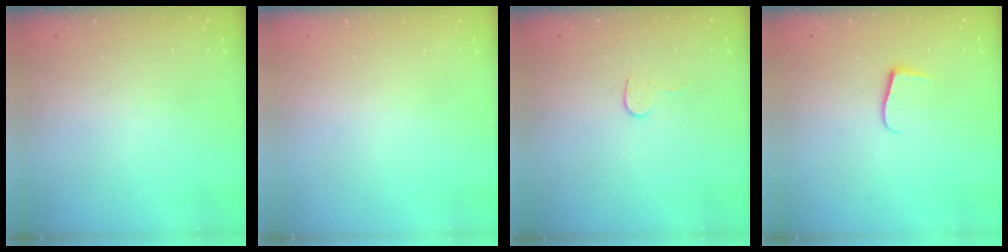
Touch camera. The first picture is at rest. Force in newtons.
{"total": 0.6, "press": 0.5, "slide": 0.2}
{"total": 4.7, "press": 4.7, "slide": 0.4}
{"total": 6.5, "press": 6.5, "slide": 0.6}